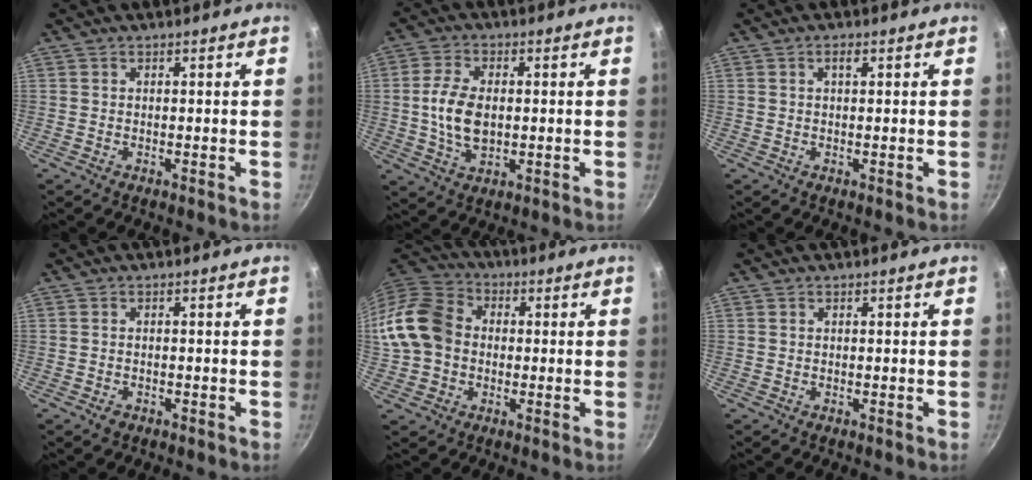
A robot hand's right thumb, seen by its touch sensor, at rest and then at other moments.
{"total": 9.0, "force": [0.1, 5.5, 7.1], "torque": [-0.133, 0.001, 0.001]}
{"total": 1.5, "force": [0.5, 0.5, 1.3], "torque": [-0.023, 0.004, 0.008]}
{"total": 1.3, "force": [-0.7, 0.9, 0.5], "torque": [-0.015, 0.003, -0.009]}
{"total": 14.2, "force": [-0.3, 11.5, 8.4], "torque": [-0.144, 0.029, -0.018]}
{"total": 0.0}